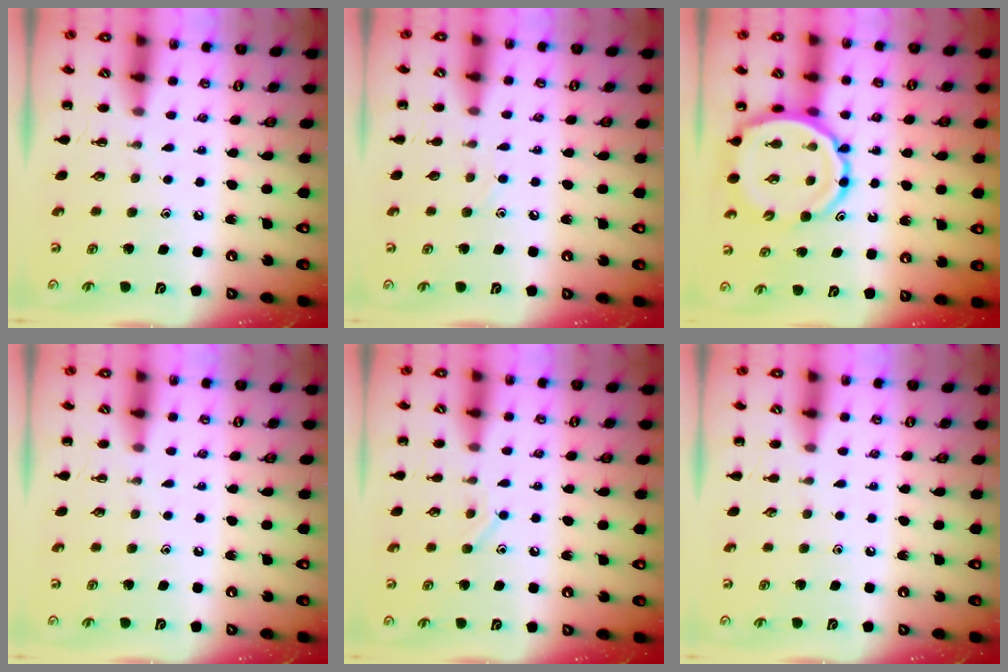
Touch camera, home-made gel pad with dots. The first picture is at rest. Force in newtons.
{"total": 2.3, "press": 2.2, "slide": 0.9}
{"total": 12.0, "press": 11.4, "slide": 3.7}
{"total": 0.0}
{"total": 7.0, "press": 6.9, "slide": 1.3}
{"total": 0.0}